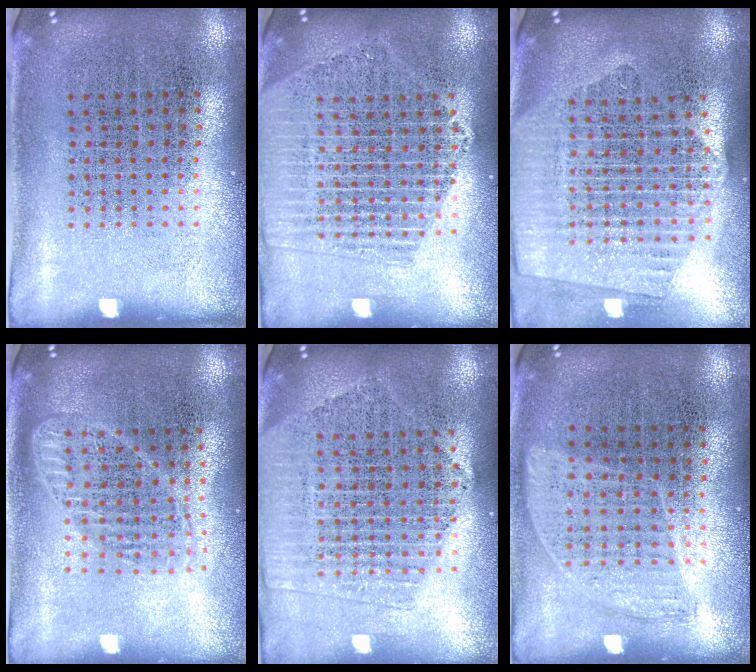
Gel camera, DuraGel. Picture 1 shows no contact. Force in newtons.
{"total": 2.1, "press": 1.9, "slide": 0.9}
{"total": 2.3, "press": 2.1, "slide": 1.1}
{"total": 1.8, "press": 1.5, "slide": 0.9}
{"total": 2.0, "press": 1.8, "slide": 0.9}
{"total": 0.9, "press": 0.8, "slide": 0.4}